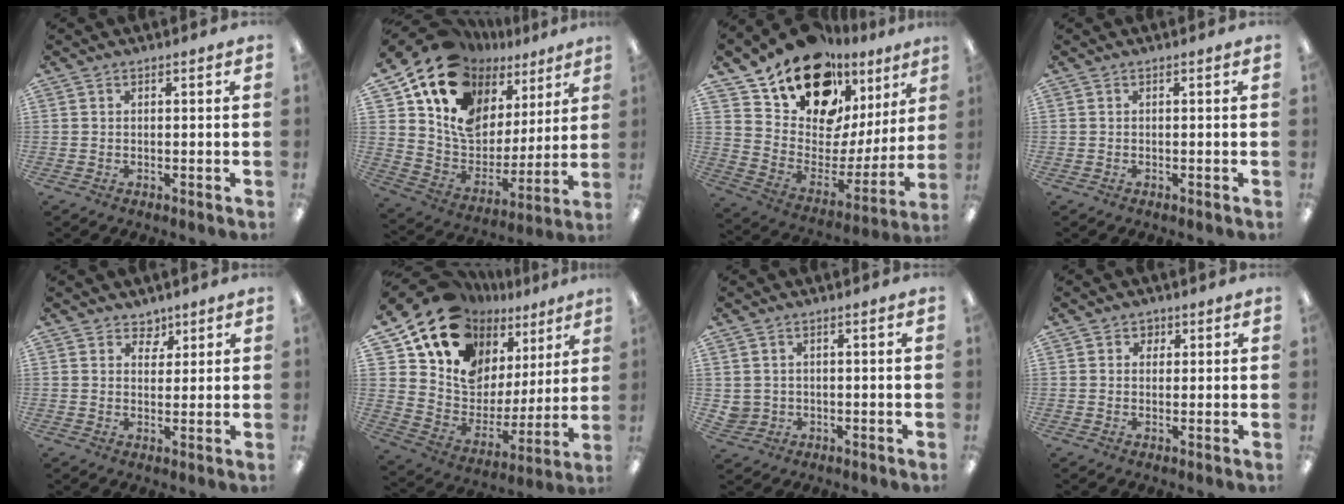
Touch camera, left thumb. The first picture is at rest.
{"total": 19.4, "force": [12.1, 12.8, 8.2], "torque": [-0.160, -0.083, 0.232]}
{"total": 19.1, "force": [15.0, 9.0, 7.5], "torque": [-0.144, -0.113, 0.269]}
{"total": 0.0}
{"total": 3.8, "force": [2.9, 2.5, 0.5], "torque": [0.000, -0.018, 0.050]}
{"total": 18.6, "force": [13.4, 11.4, 6.1], "torque": [-0.126, -0.109, 0.256]}
{"total": 2.3, "force": [0.3, 2.2, 0.0], "torque": [-0.007, 0.001, 0.006]}
{"total": 2.2, "force": [1.0, 1.9, 0.2], "torque": [0.007, -0.002, 0.014]}